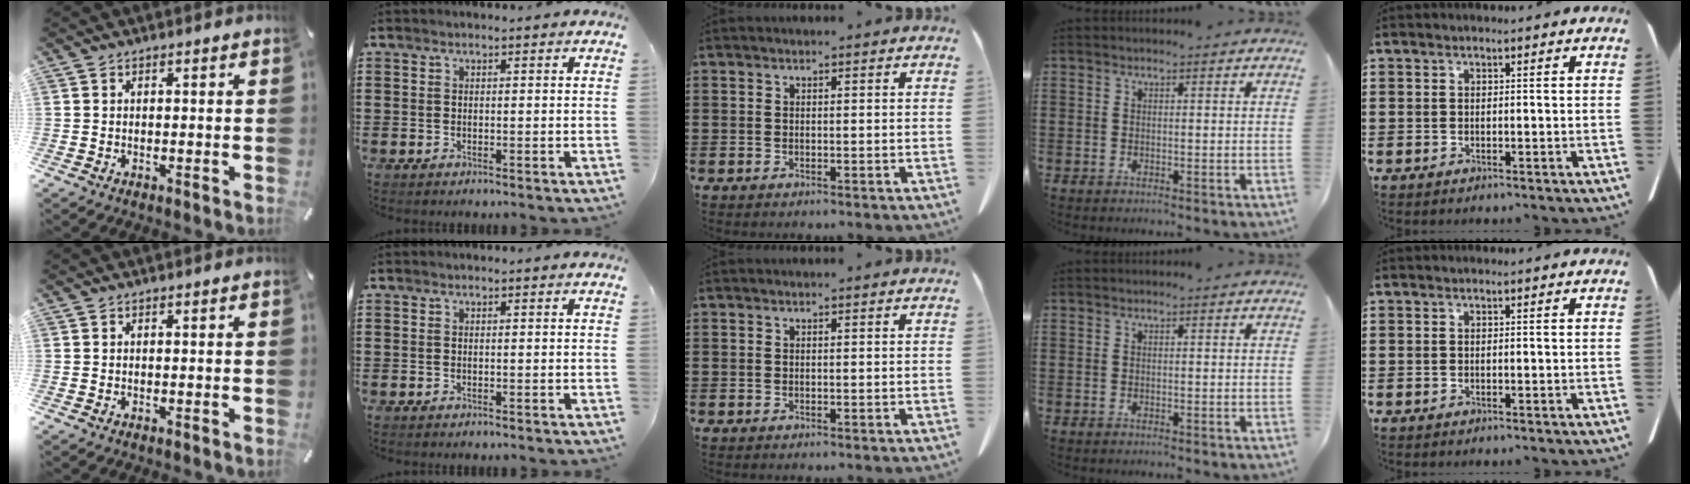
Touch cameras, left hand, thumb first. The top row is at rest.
{}